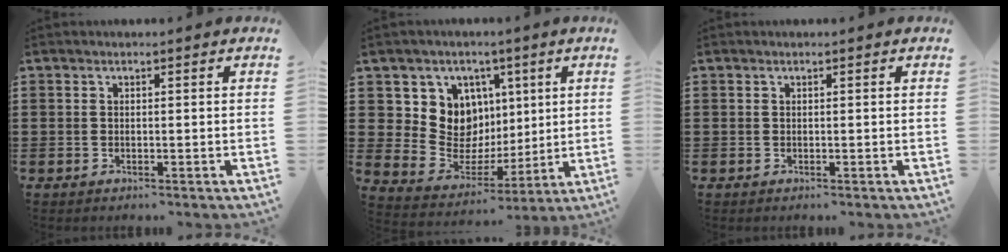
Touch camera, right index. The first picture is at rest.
{"total": 10.0, "force": [2.3, 9.2, 3.3], "torque": [-0.086, -0.018, 0.049]}
{"total": 0.0}